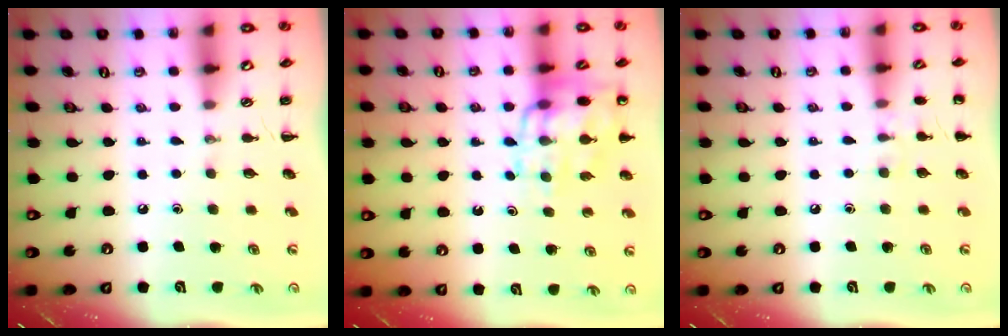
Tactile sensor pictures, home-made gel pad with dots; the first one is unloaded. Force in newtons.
{"total": 13.1, "press": 12.9, "slide": 2.6}
{"total": 5.8, "press": 5.5, "slide": 1.9}